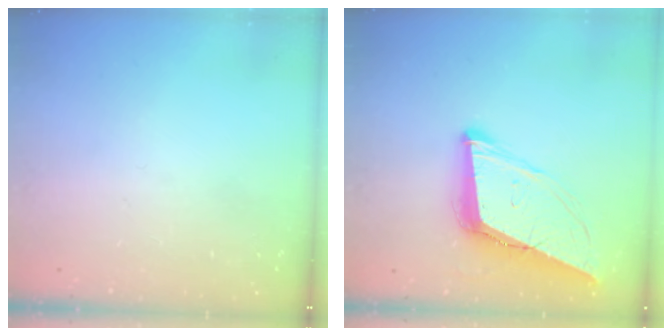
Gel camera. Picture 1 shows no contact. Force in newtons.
{"total": 11.8, "press": 11.2, "slide": 3.8}